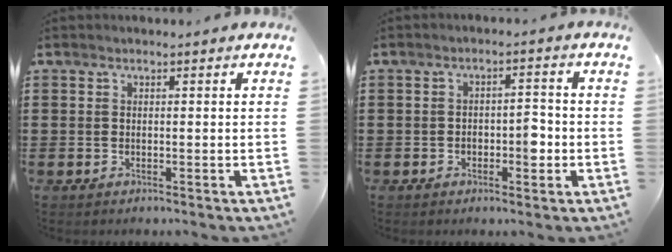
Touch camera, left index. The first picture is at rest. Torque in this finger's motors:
{"motor_torque": [0.46, 0.24, 0.15, 0.04]}